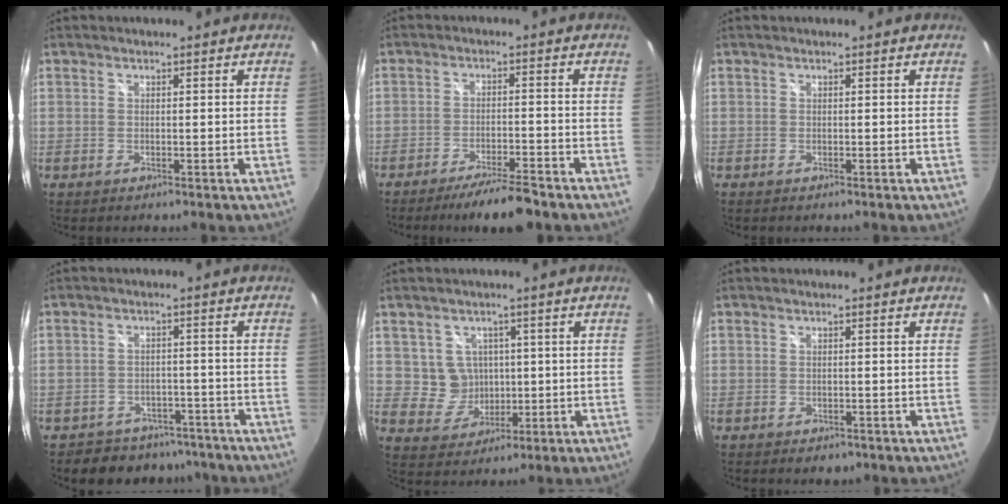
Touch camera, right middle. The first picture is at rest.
{"total": 8.1, "force": [-6.8, 0.7, 4.2], "torque": [-0.082, -0.005, -0.108]}
{"total": 0.0}
{"total": 9.6, "force": [-7.8, 5.5, 1.7], "torque": [-0.042, 0.019, -0.097]}
{"total": 5.9, "force": [0.8, 5.8, 1.0], "torque": [-0.028, 0.011, 0.029]}
{"total": 2.0, "force": [-1.2, 1.4, 0.9], "torque": [-0.017, -0.008, -0.014]}